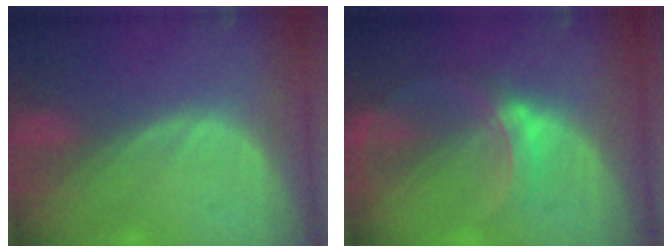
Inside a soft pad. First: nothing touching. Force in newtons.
{"total": 6.0, "press": 5.6, "slide": 2.0}